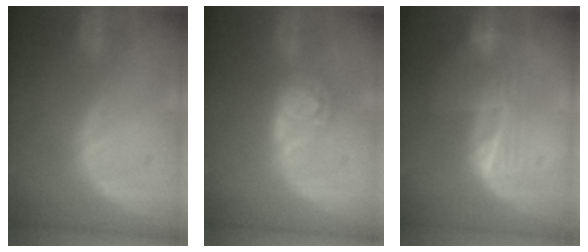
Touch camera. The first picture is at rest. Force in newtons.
{"total": 5.7, "press": 5.6, "slide": 0.4}
{"total": 6.6, "press": 6.2, "slide": 2.1}